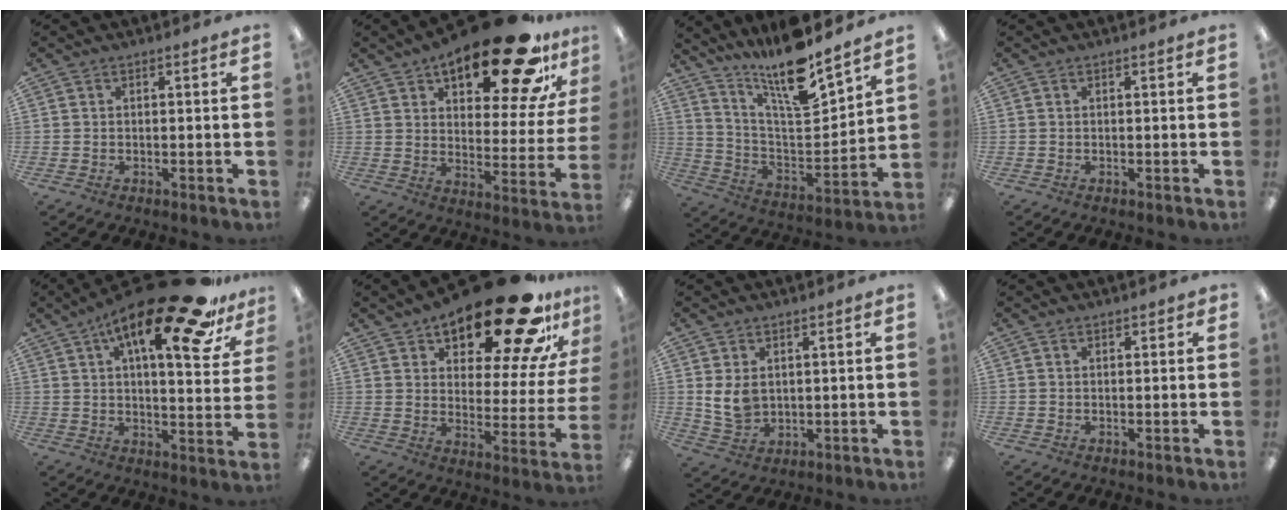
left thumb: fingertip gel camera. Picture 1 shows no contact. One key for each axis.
{"total": 24.4, "fx": 17.5, "fy": 8.1, "fz": 15.0, "tx": -0.207, "ty": -0.113, "tz": 0.280}
{"total": 16.4, "fx": 13.9, "fy": 2.2, "fz": 8.3, "tx": -0.165, "ty": -0.103, "tz": 0.236}
{"total": 0.0}
{"total": 22.8, "fx": 14.0, "fy": 6.3, "fz": 16.9, "tx": -0.257, "ty": -0.079, "tz": 0.220}
{"total": 26.0, "fx": 19.7, "fy": 8.8, "fz": 14.5, "tx": -0.200, "ty": -0.132, "tz": 0.321}
{"total": 6.3, "fx": 2.0, "fy": 4.5, "fz": 3.9, "tx": -0.092, "ty": -0.009, "tz": 0.037}
{"total": 0.9, "fx": 0.6, "fy": 0.6, "fz": 0.3, "tx": 0.001, "ty": -0.001, "tz": 0.009}